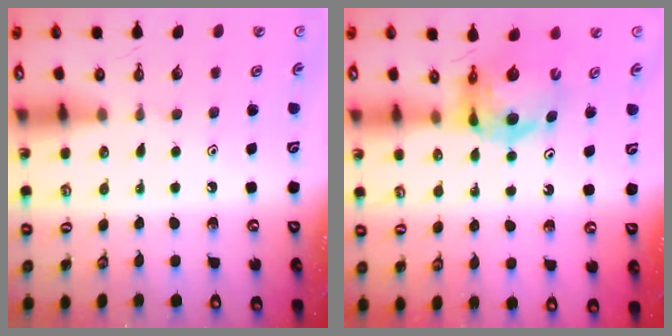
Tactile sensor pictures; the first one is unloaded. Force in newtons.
{"total": 9.0, "press": 9.0, "slide": 0.9}